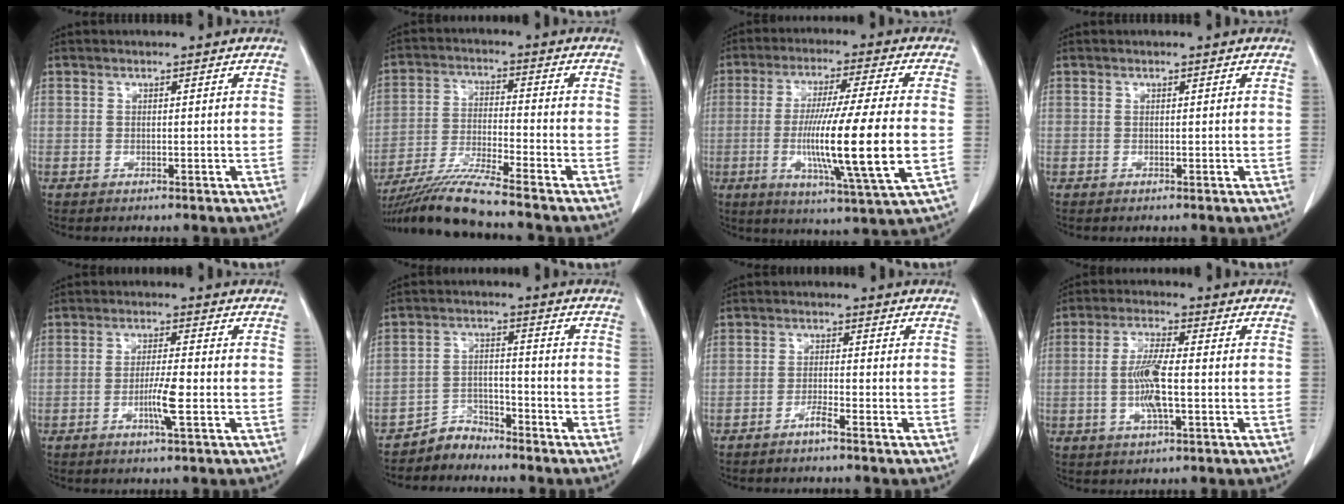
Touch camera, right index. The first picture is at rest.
{"total": 9.4, "force": [-8.3, -2.0, 3.9], "torque": [-0.074, -0.024, -0.158]}
{"total": 17.0, "force": [-2.6, -0.6, 16.8], "torque": [-0.304, -0.022, -0.049]}
{"total": 0.0}
{"total": 4.5, "force": [-1.5, -0.1, 4.2], "torque": [-0.078, -0.005, -0.029]}
{"total": 4.1, "force": [-3.7, 1.5, -0.7], "torque": [0.020, 0.007, -0.068]}
{"total": 2.0, "force": [-1.6, -0.3, 1.1], "torque": [-0.024, 0.000, -0.032]}
{"total": 7.0, "force": [-1.1, 1.2, 6.8], "torque": [-0.138, -0.001, -0.024]}